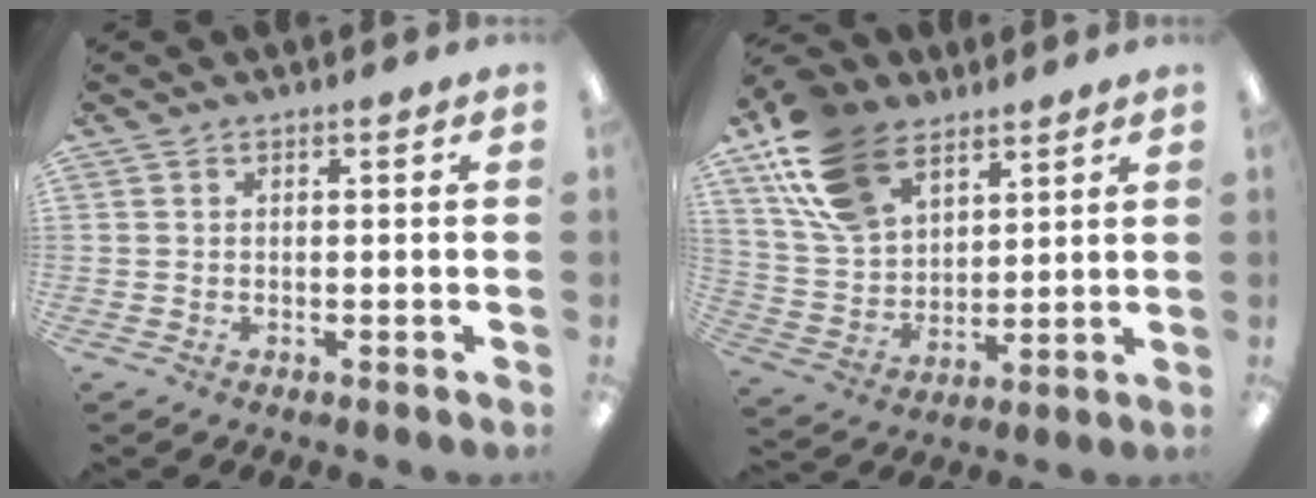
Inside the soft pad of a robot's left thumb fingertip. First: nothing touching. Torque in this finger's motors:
{"motor_torque": [0.25, 0.27, 1.34, -1.43, 0.42]}